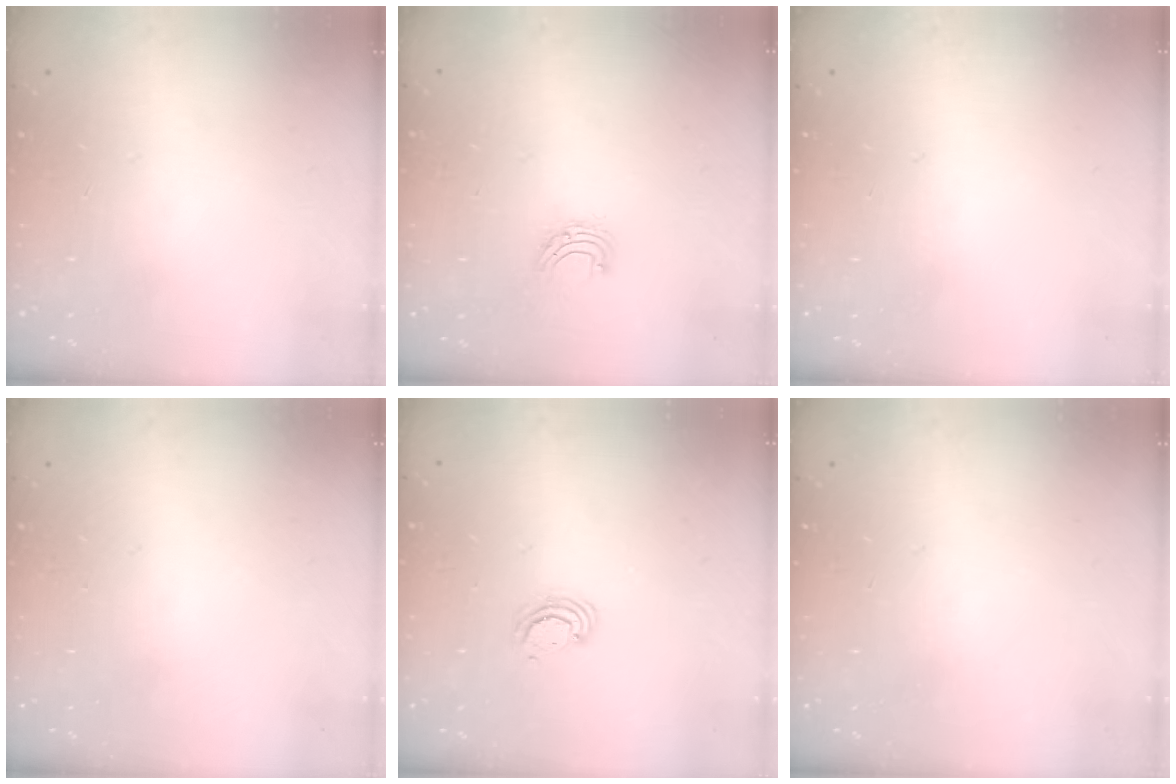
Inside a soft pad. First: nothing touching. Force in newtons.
{"total": 5.5, "press": 5.4, "slide": 0.6}
{"total": 0.0}
{"total": 0.0}
{"total": 3.1, "press": 3.1, "slide": 0.3}
{"total": 0.0}